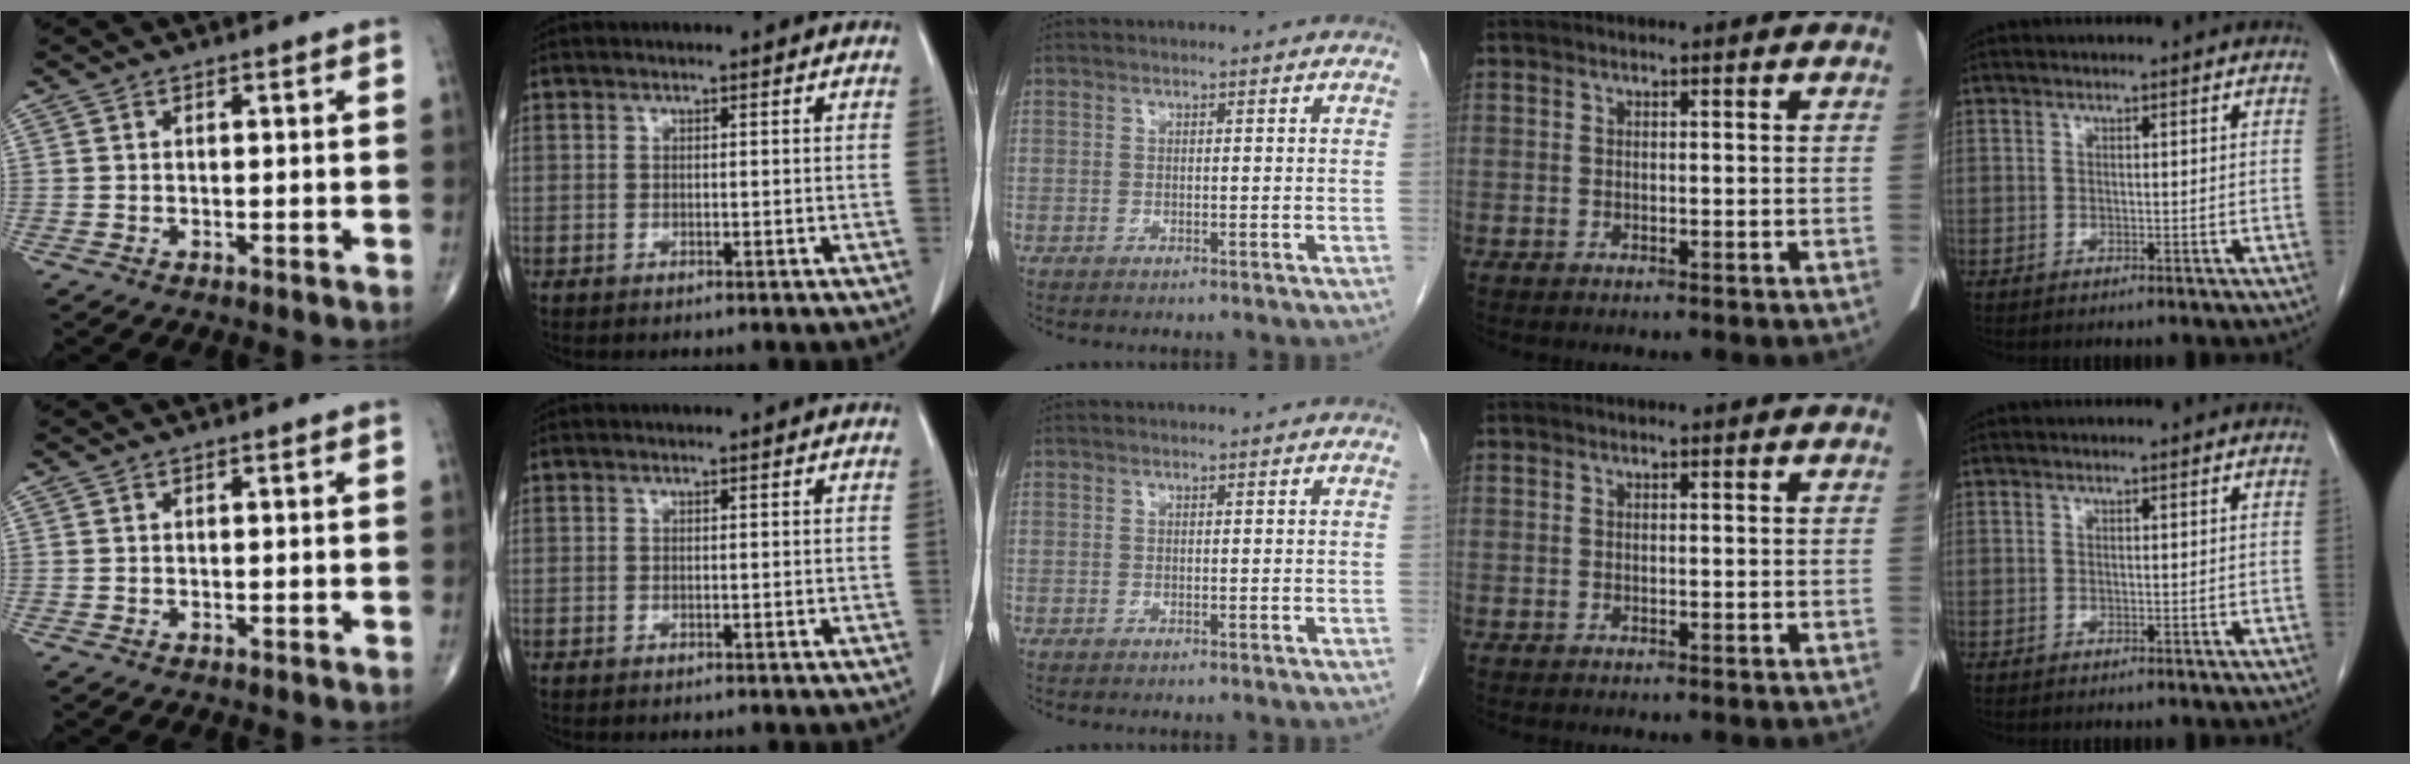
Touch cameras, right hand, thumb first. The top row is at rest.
{}